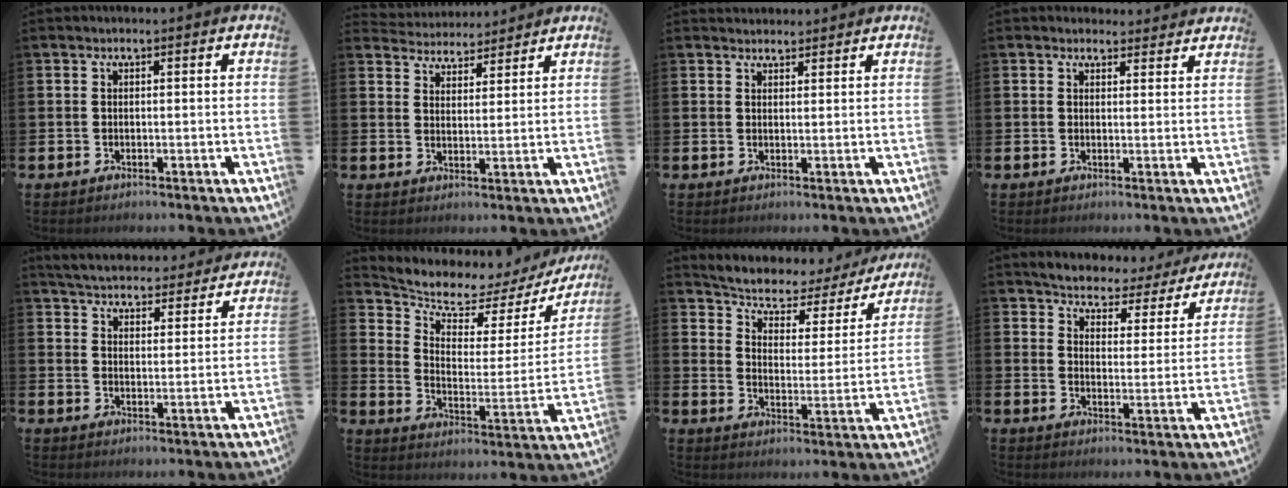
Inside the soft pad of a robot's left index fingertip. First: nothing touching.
{"total": 4.5, "force": [4.3, 1.0, -0.5], "torque": [-0.012, -0.025, 0.079]}
{"total": 2.1, "force": [2.0, 0.7, -0.1], "torque": [0.007, -0.007, 0.036]}
{"total": 2.3, "force": [2.2, 0.8, -0.1], "torque": [0.009, -0.009, 0.038]}
{"total": 5.3, "force": [5.2, 0.9, 0.2], "torque": [-0.025, -0.040, 0.090]}
{"total": 6.3, "force": [5.5, 2.4, 1.8], "torque": [-0.072, -0.040, 0.090]}
{"total": 5.3, "force": [4.5, 2.3, 1.4], "torque": [-0.058, -0.032, 0.071]}
{"total": 4.6, "force": [4.4, 1.1, 0.3], "torque": [-0.028, -0.040, 0.070]}